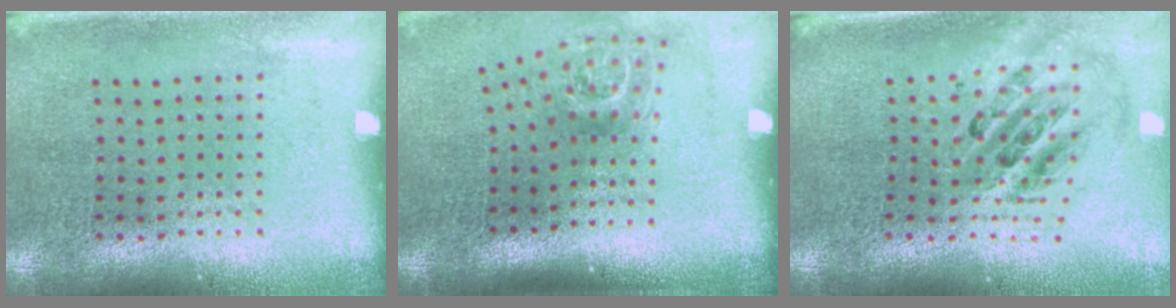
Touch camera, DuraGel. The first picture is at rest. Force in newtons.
{"total": 1.8, "press": 1.2, "slide": 1.3}
{"total": 2.4, "press": 1.7, "slide": 1.6}